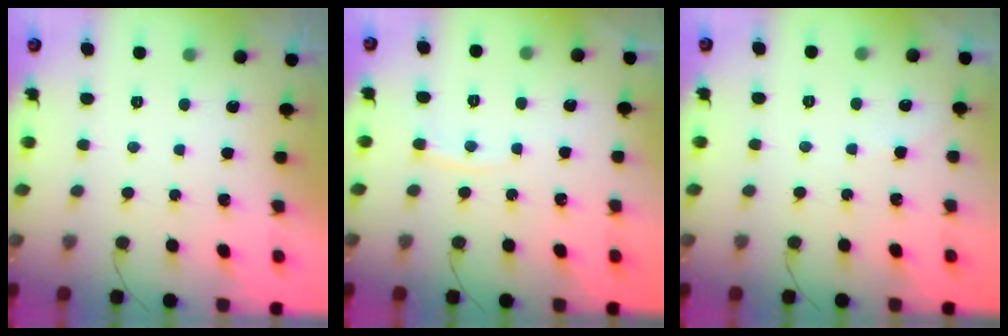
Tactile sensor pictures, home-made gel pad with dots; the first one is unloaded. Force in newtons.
{"total": 3.2, "press": 3.2, "slide": 0.1}
{"total": 1.3, "press": 1.3, "slide": 0.2}